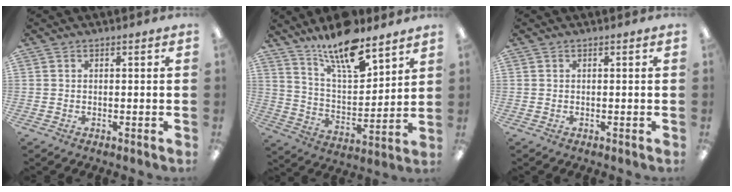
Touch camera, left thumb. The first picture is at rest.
{"total": 15.4, "force": [12.3, 4.2, 8.3], "torque": [-0.154, -0.076, 0.212]}
{"total": 0.0}